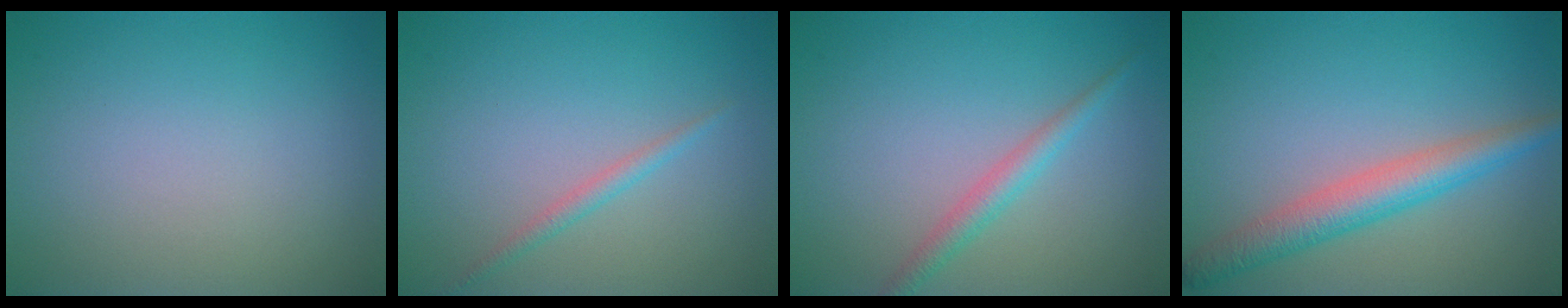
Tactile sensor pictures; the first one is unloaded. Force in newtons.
{"total": 1.2, "press": 1.2, "slide": 0.0}
{"total": 2.0, "press": 2.0, "slide": 0.0}
{"total": 4.2, "press": 4.2, "slide": 0.1}